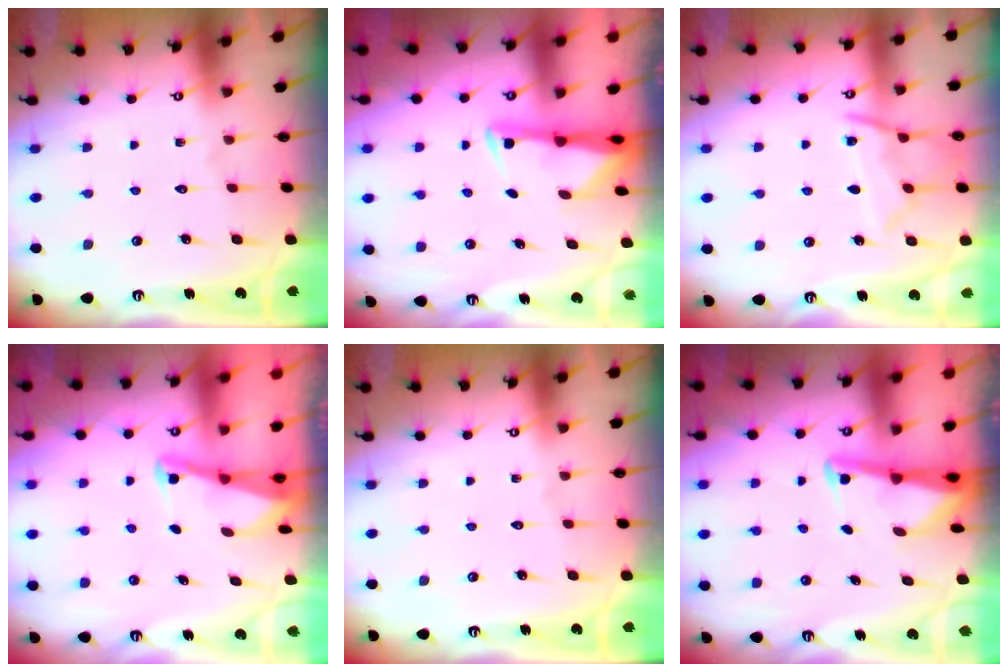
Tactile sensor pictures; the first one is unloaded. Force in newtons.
{"total": 3.0, "press": 2.9, "slide": 0.5}
{"total": 9.9, "press": 9.9, "slide": 0.7}
{"total": 2.0, "press": 2.0, "slide": 0.4}
{"total": 0.0}
{"total": 3.1, "press": 3.0, "slide": 0.4}